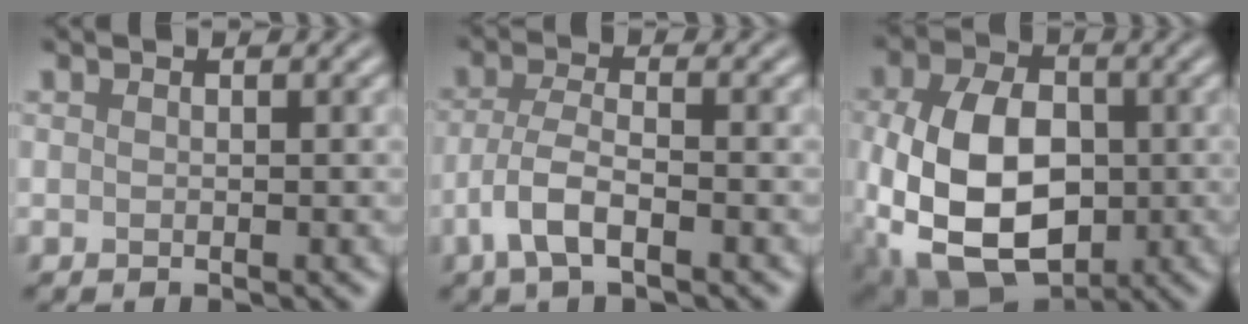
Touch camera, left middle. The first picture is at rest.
{"total": 4.0, "force": [-1.8, 1.4, 3.3], "torque": [-0.070, 0.000, -0.041]}
{"total": 12.7, "force": [-2.1, 8.3, 9.4], "torque": [-0.198, -0.020, -0.037]}